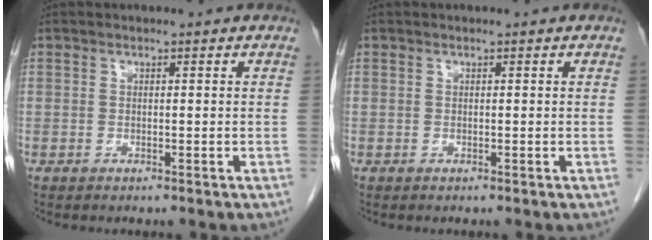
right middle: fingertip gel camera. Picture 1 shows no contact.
{"total": 0.0}